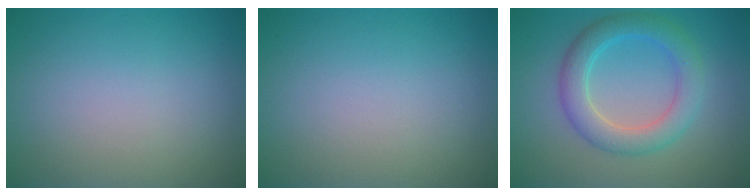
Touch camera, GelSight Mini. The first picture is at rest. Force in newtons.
{"total": 0.0}
{"total": 4.6, "press": 4.6, "slide": 0.1}